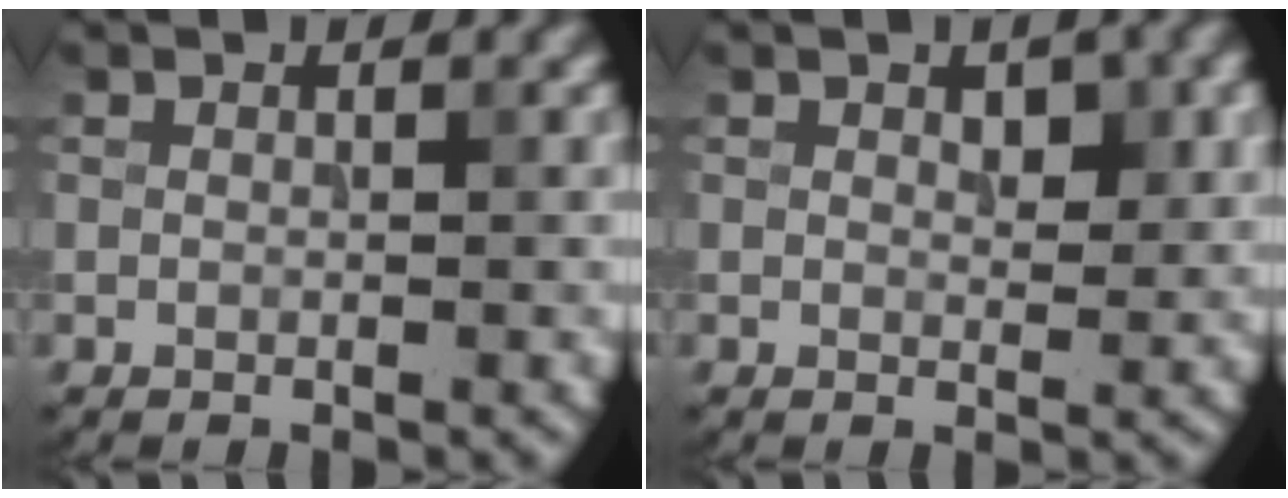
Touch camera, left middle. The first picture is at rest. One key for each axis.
{"total": 2.1, "fx": 0.8, "fy": 1.1, "fz": 1.6, "tx": -0.017, "ty": -0.004, "tz": 0.015}